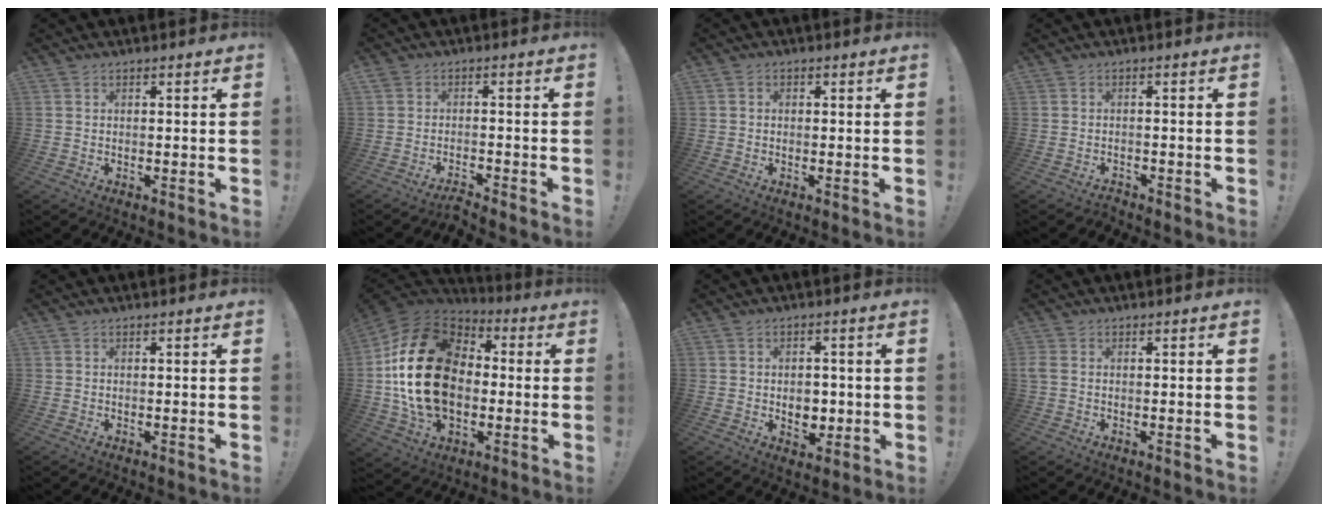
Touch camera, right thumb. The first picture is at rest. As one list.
[{"total": 2.7, "force": [-2.6, 0.2, 0.6], "torque": [-0.006, 0.004, -0.048]}, {"total": 1.2, "force": [-0.4, 1.0, 0.6], "torque": [-0.012, 0.007, -0.008]}, {"total": 1.6, "force": [-1.5, 0.4, 0.2], "torque": [0.000, 0.002, -0.028]}, {"total": 0.0}, {"total": 27.3, "force": [0.4, 18.7, 19.9], "torque": [-0.373, 0.018, 0.016]}, {"total": 5.9, "force": [-0.4, 4.9, 3.3], "torque": [-0.034, 0.003, -0.005]}, {"total": 2.0, "force": [0.1, 1.4, 1.5], "torque": [-0.038, 0.004, 0.002]}]